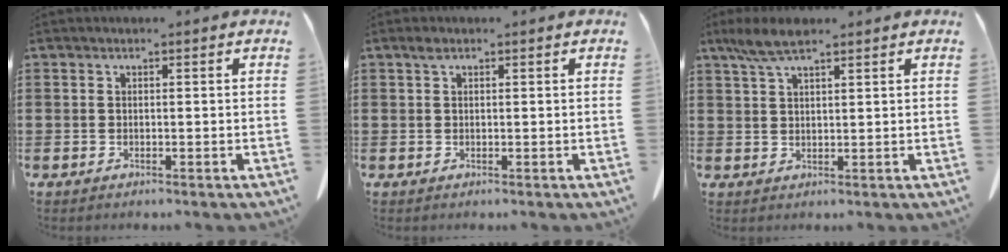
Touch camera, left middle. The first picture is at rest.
{"total": 1.0, "force": [0.6, 0.5, 0.7], "torque": [-0.017, 0.002, 0.011]}
{"total": 5.1, "force": [3.4, 1.1, 3.6], "torque": [-0.078, -0.002, 0.063]}